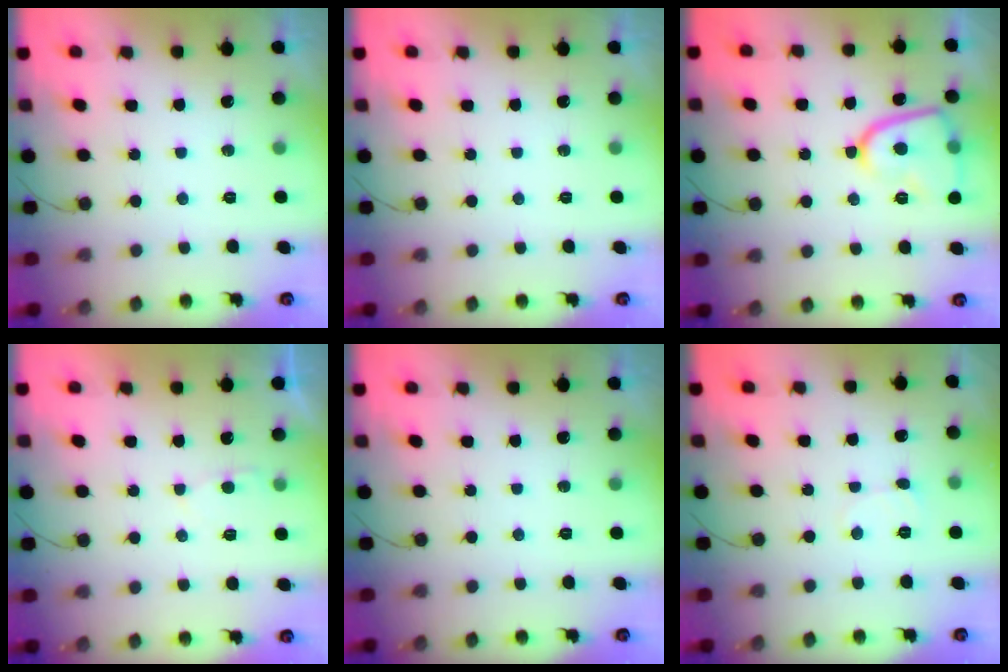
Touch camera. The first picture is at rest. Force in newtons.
{"total": 0.0}
{"total": 12.4, "press": 12.3, "slide": 1.2}
{"total": 3.0, "press": 3.0, "slide": 0.3}
{"total": 0.0}
{"total": 3.6, "press": 3.6, "slide": 0.4}